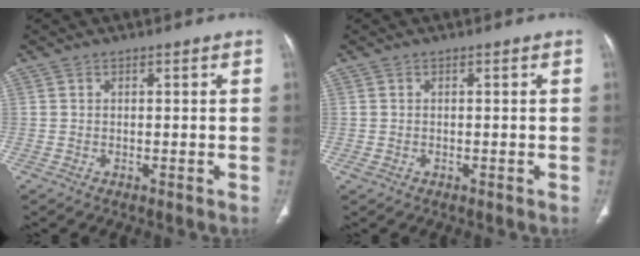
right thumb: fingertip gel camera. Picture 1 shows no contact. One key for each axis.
{"total": 0.7, "fx": -0.3, "fy": 0.5, "fz": 0.4, "tx": -0.016, "ty": 0.002, "tz": -0.002}